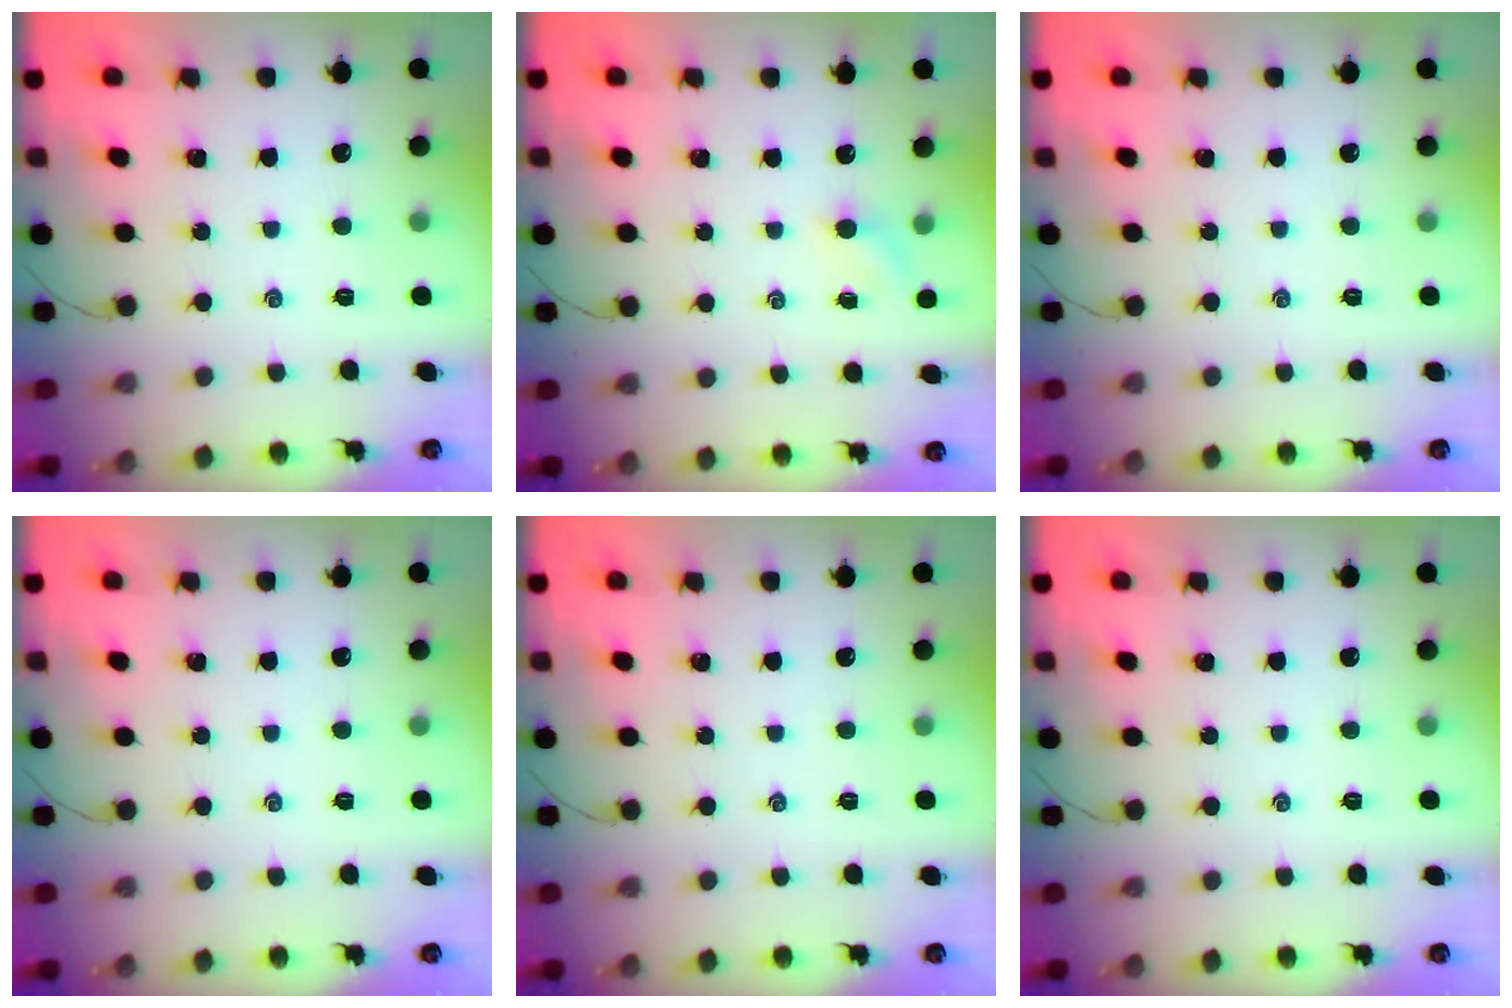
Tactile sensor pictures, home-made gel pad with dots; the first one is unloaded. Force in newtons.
{"total": 2.9, "press": 2.7, "slide": 0.9}
{"total": 0.0}
{"total": 0.0}
{"total": 0.0}
{"total": 0.0}